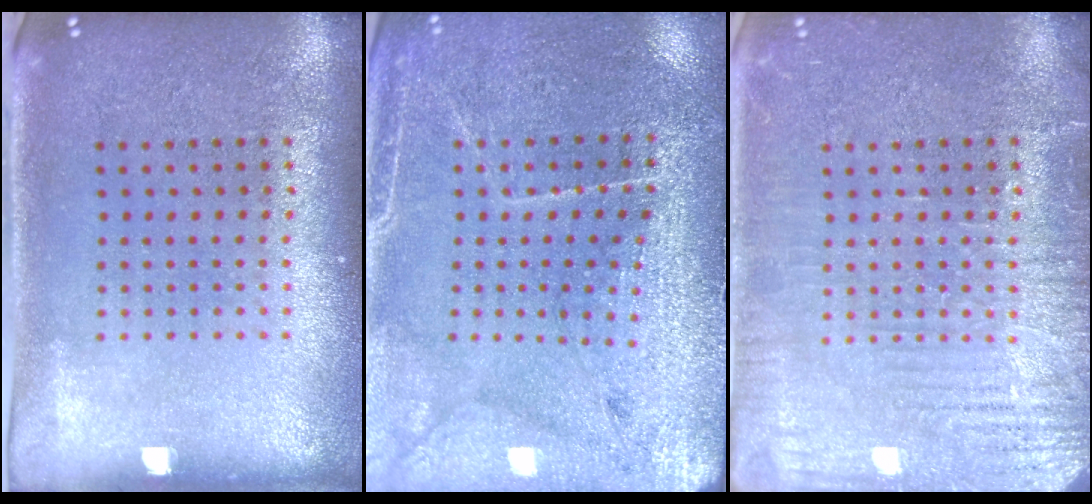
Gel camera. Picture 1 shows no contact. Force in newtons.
{"total": 3.0, "press": 2.9, "slide": 0.4}
{"total": 4.6, "press": 4.5, "slide": 0.5}